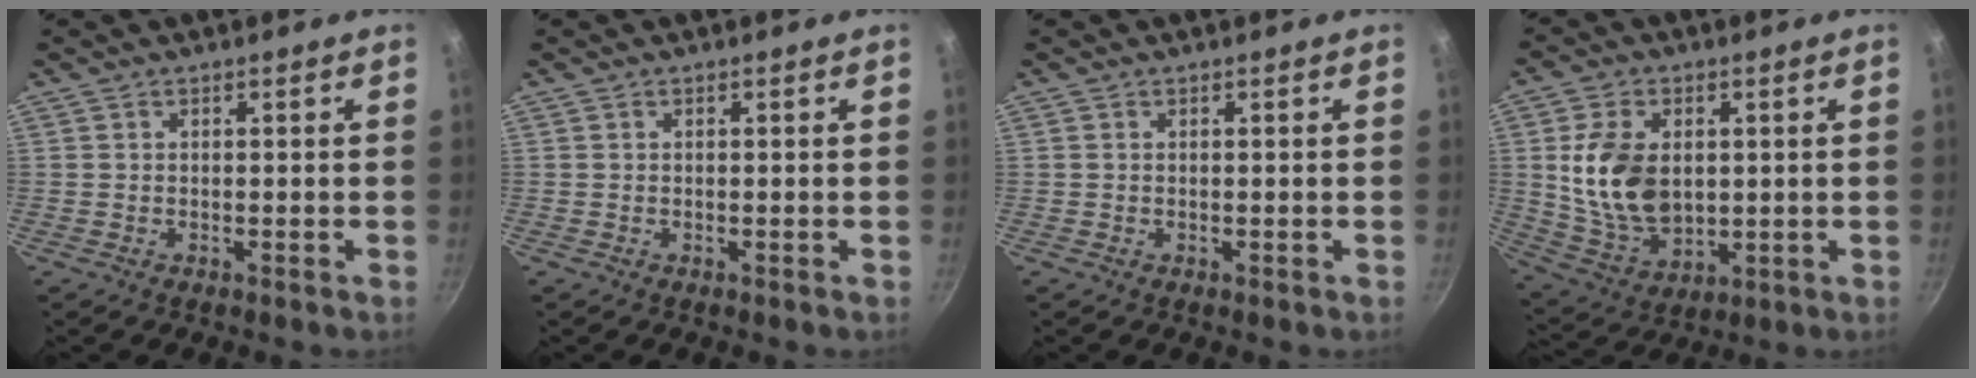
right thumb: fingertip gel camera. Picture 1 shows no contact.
{"total": 0.0}
{"total": 0.0}
{"total": 14.0, "force": [1.6, 9.5, 10.2], "torque": [-0.173, -0.017, 0.042]}